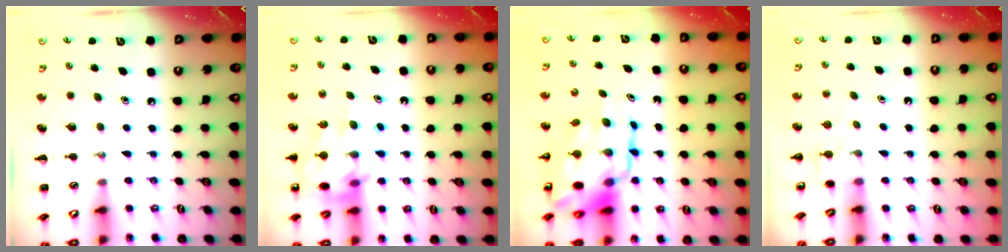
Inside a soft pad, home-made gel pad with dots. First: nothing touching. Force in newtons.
{"total": 12.6, "press": 12.1, "slide": 3.4}
{"total": 14.9, "press": 14.3, "slide": 4.1}
{"total": 5.0, "press": 4.6, "slide": 1.8}